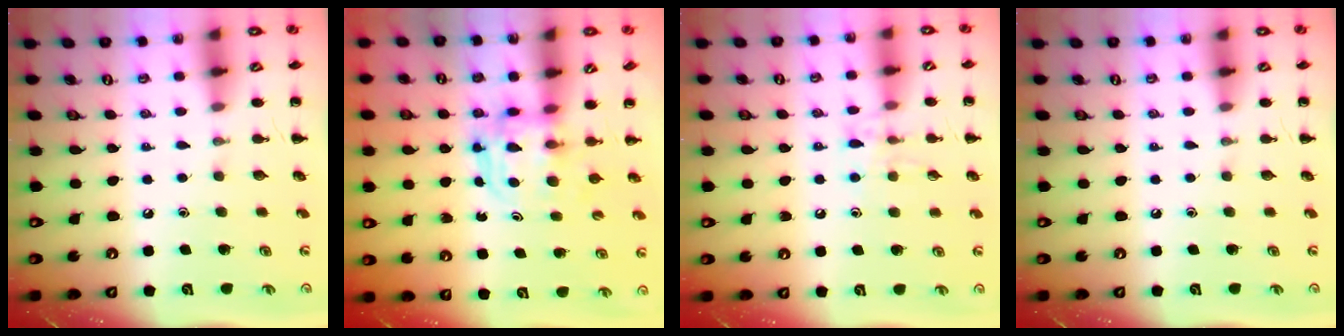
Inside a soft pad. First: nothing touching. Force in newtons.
{"total": 3.6, "press": 3.6, "slide": 0.3}
{"total": 8.4, "press": 8.3, "slide": 1.5}
{"total": 0.0}